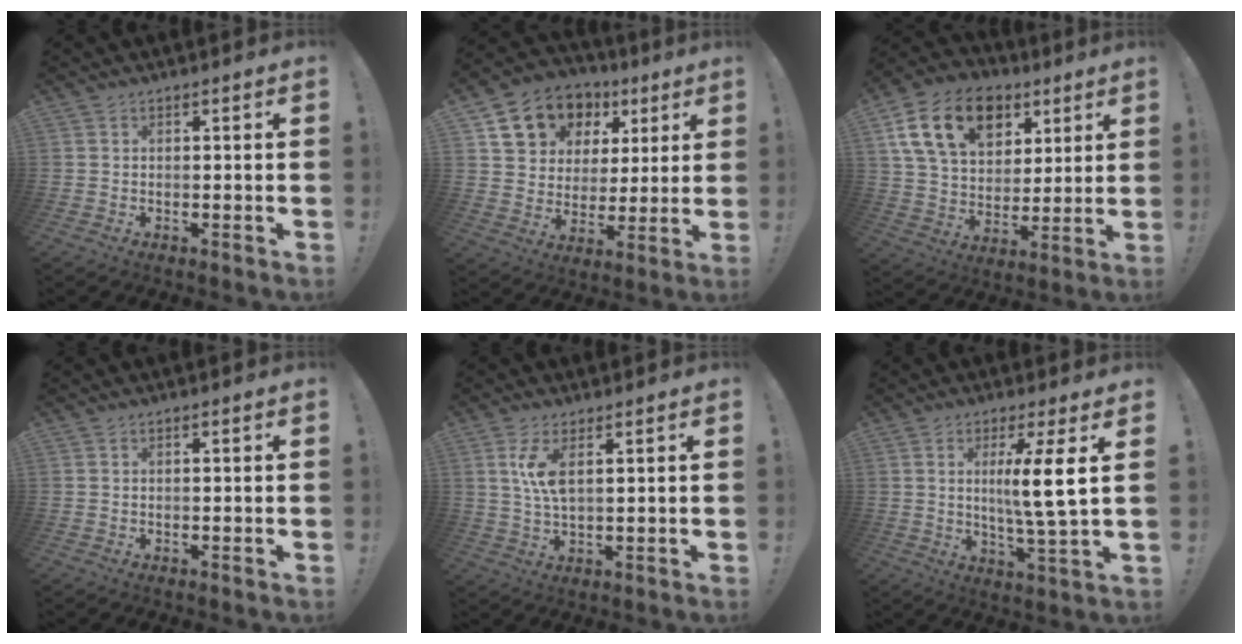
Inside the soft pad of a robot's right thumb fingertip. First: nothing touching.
{"total": 14.2, "force": [7.5, 10.9, 5.2], "torque": [-0.082, -0.038, 0.153]}
{"total": 20.3, "force": [9.1, 13.8, 11.9], "torque": [-0.200, -0.027, 0.170]}
{"total": 0.0}
{"total": 7.0, "force": [2.2, 2.4, 6.2], "torque": [-0.118, -0.010, 0.033]}
{"total": 10.2, "force": [1.6, -0.3, 10.0], "torque": [-0.171, -0.010, 0.015]}